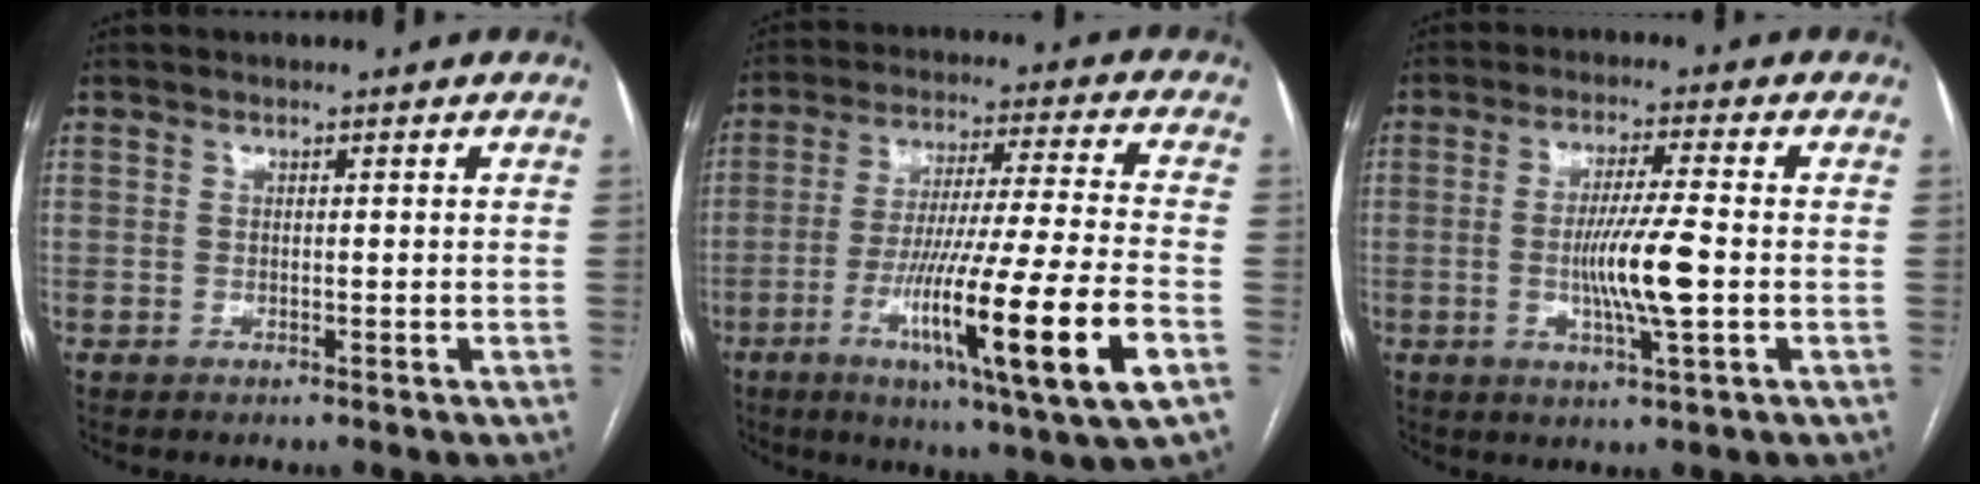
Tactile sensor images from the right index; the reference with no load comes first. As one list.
[{"total": 20.4, "force": [-7.3, -0.6, 19.0], "torque": [-0.323, -0.032, -0.124]}, {"total": 8.2, "force": [-1.2, 0.0, 8.1], "torque": [-0.153, -0.009, -0.023]}]